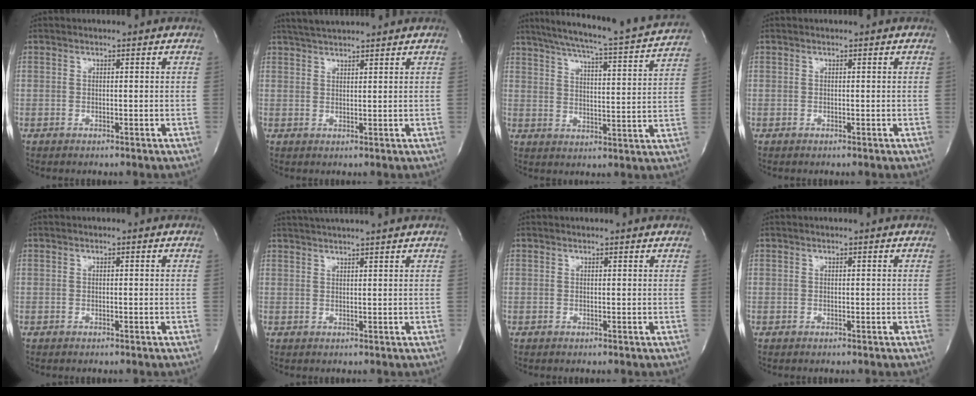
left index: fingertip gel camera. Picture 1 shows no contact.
{"total": 5.4, "force": [5.0, 0.1, 1.9], "torque": [-0.038, 0.026, 0.084]}
{"total": 19.8, "force": [17.9, -0.1, 8.4], "torque": [-0.141, -0.030, 0.234]}
{"total": 0.0}
{"total": 0.0}
{"total": 7.1, "force": [6.5, -0.9, 2.7], "torque": [-0.048, 0.022, 0.089]}
{"total": 1.9, "force": [1.8, 0.3, 0.2], "torque": [-0.014, 0.009, 0.016]}
{"total": 0.0}